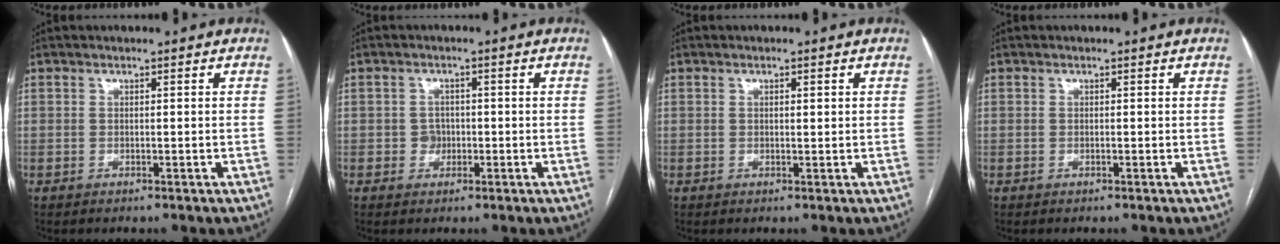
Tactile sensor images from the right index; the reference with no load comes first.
{"total": 2.1, "force": [-0.4, 2.0, 0.8], "torque": [-0.006, 0.007, -0.005]}
{"total": 0.9, "force": [0.3, 0.2, 0.9], "torque": [-0.017, 0.001, 0.005]}
{"total": 0.0}